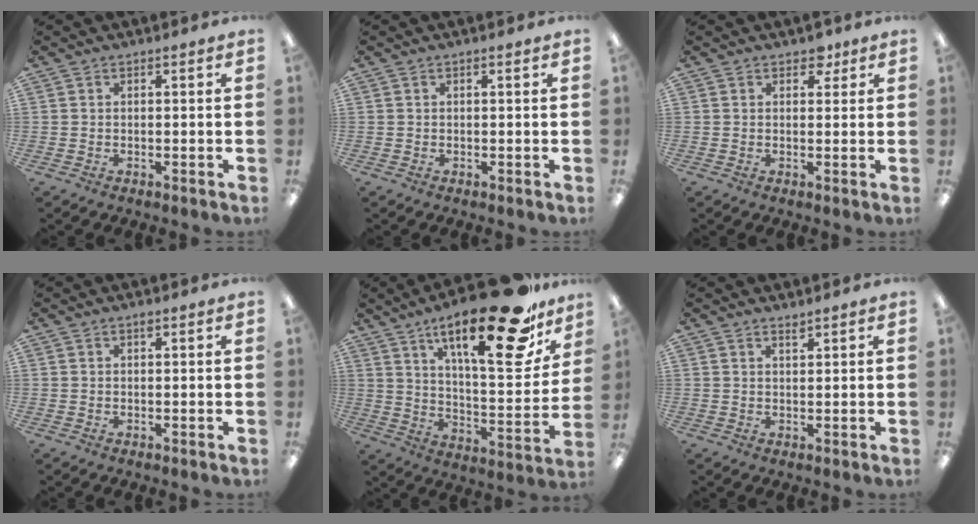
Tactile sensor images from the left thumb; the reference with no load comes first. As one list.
[{"total": 0.0}, {"total": 3.3, "force": [2.1, 2.1, 1.4], "torque": [-0.006, -0.005, 0.034]}, {"total": 0.6, "force": [0.4, 0.2, 0.4], "torque": [-0.009, 0.003, 0.007]}, {"total": 25.9, "force": [16.8, 7.9, 18.0], "torque": [-0.264, -0.104, 0.265]}, {"total": 1.5, "force": [1.4, 0.1, 0.4], "torque": [-0.010, -0.003, 0.026]}]